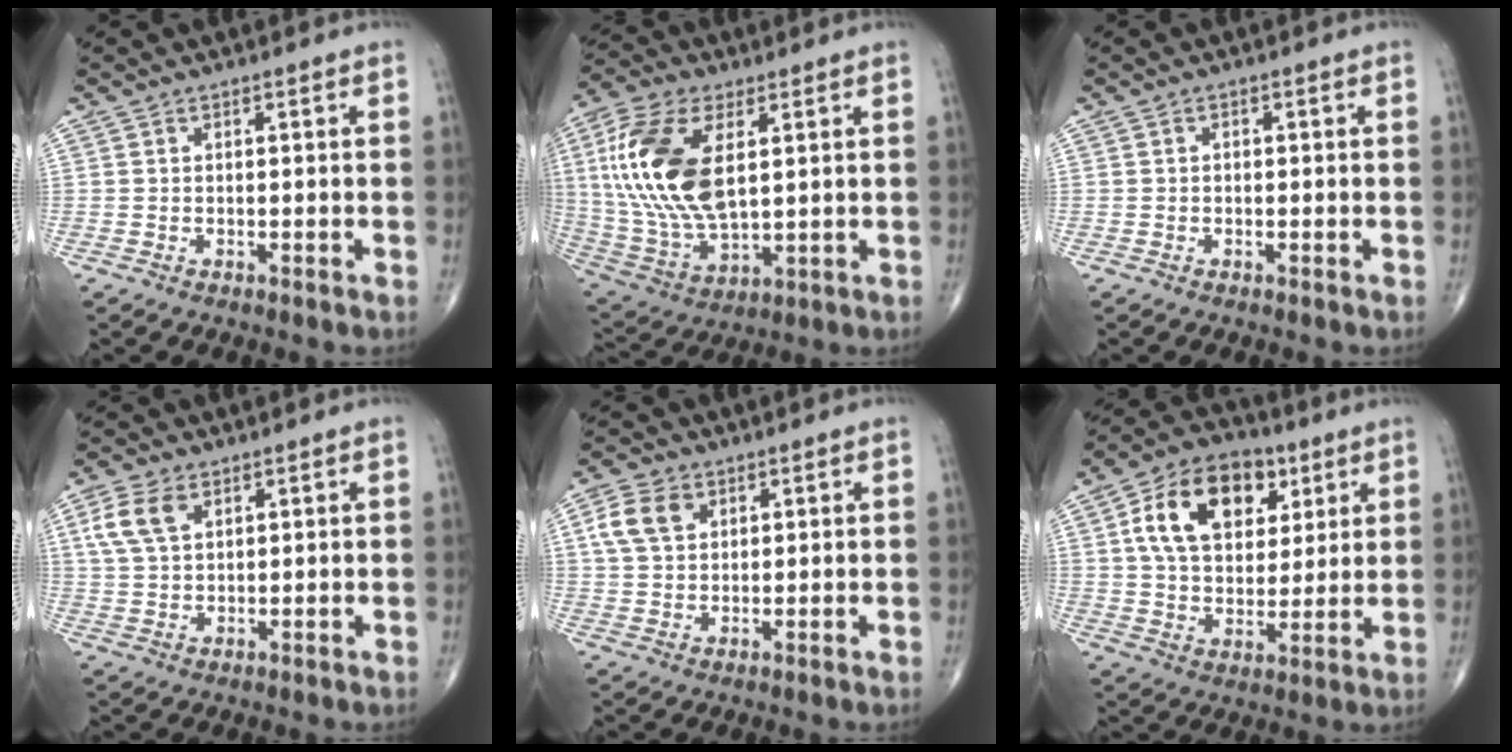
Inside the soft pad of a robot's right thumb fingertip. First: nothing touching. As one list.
[{"total": 20.2, "force": [4.3, 10.4, 16.7], "torque": [-0.349, -0.015, 0.083]}, {"total": 0.6, "force": [0.0, 0.4, 0.4], "torque": [-0.004, 0.001, -0.002]}, {"total": 6.8, "force": [2.9, 4.1, 4.6], "torque": [-0.094, 0.000, 0.061]}, {"total": 7.1, "force": [2.6, 5.0, 4.2], "torque": [-0.072, 0.002, 0.050]}, {"total": 17.8, "force": [6.4, 11.7, 11.8], "torque": [-0.172, -0.007, 0.108]}]